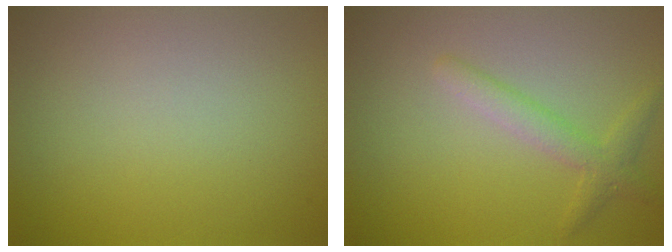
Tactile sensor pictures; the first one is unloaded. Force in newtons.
{"total": 2.3, "press": 2.3, "slide": 0.1}